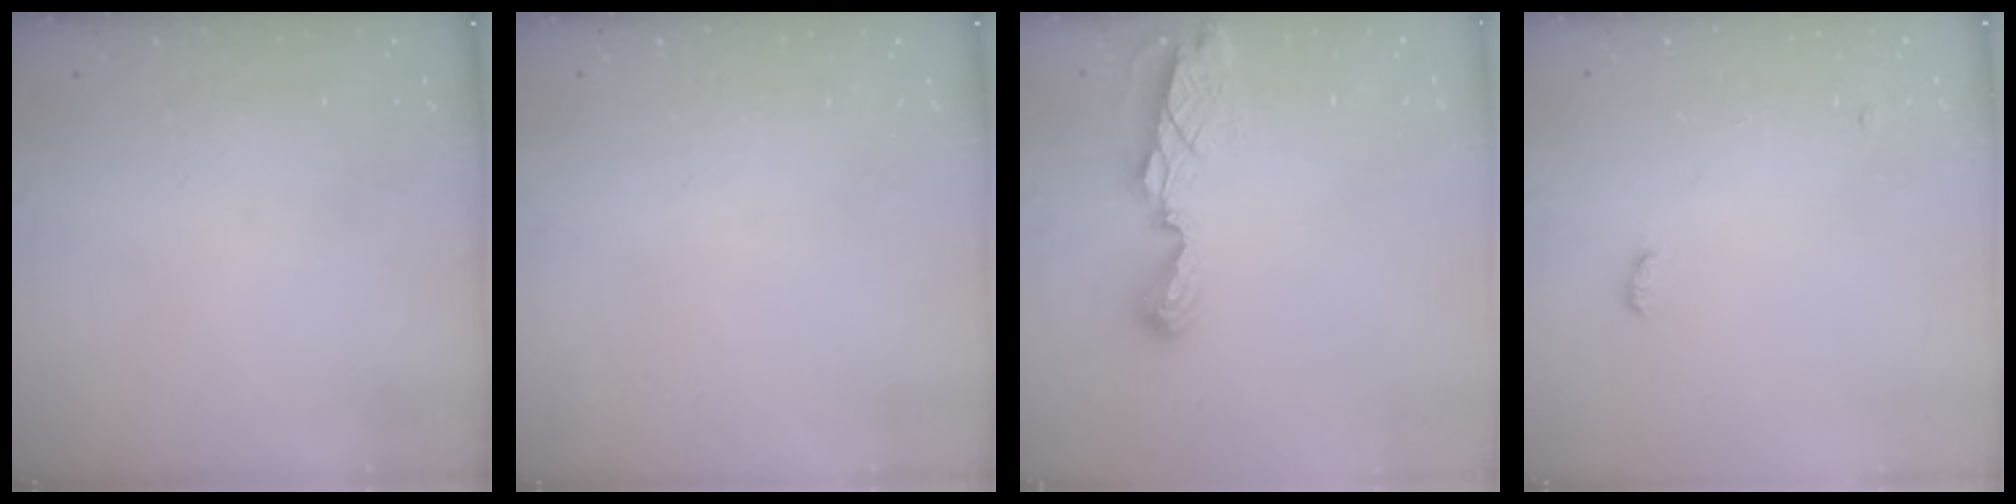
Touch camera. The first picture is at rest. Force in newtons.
{"total": 0.0}
{"total": 7.7, "press": 7.7, "slide": 0.7}
{"total": 7.6, "press": 4.2, "slide": 6.4}